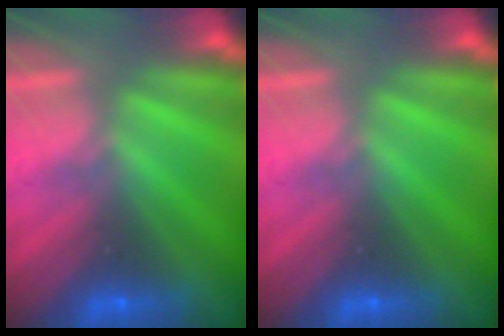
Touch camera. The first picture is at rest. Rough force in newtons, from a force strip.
{"total": 0.0}